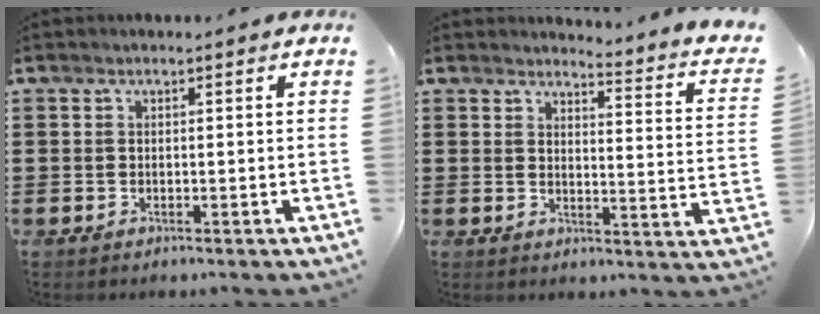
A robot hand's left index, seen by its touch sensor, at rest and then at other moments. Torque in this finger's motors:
{"motor_torque": [0.03, -0.13, -0.09, 0.00]}